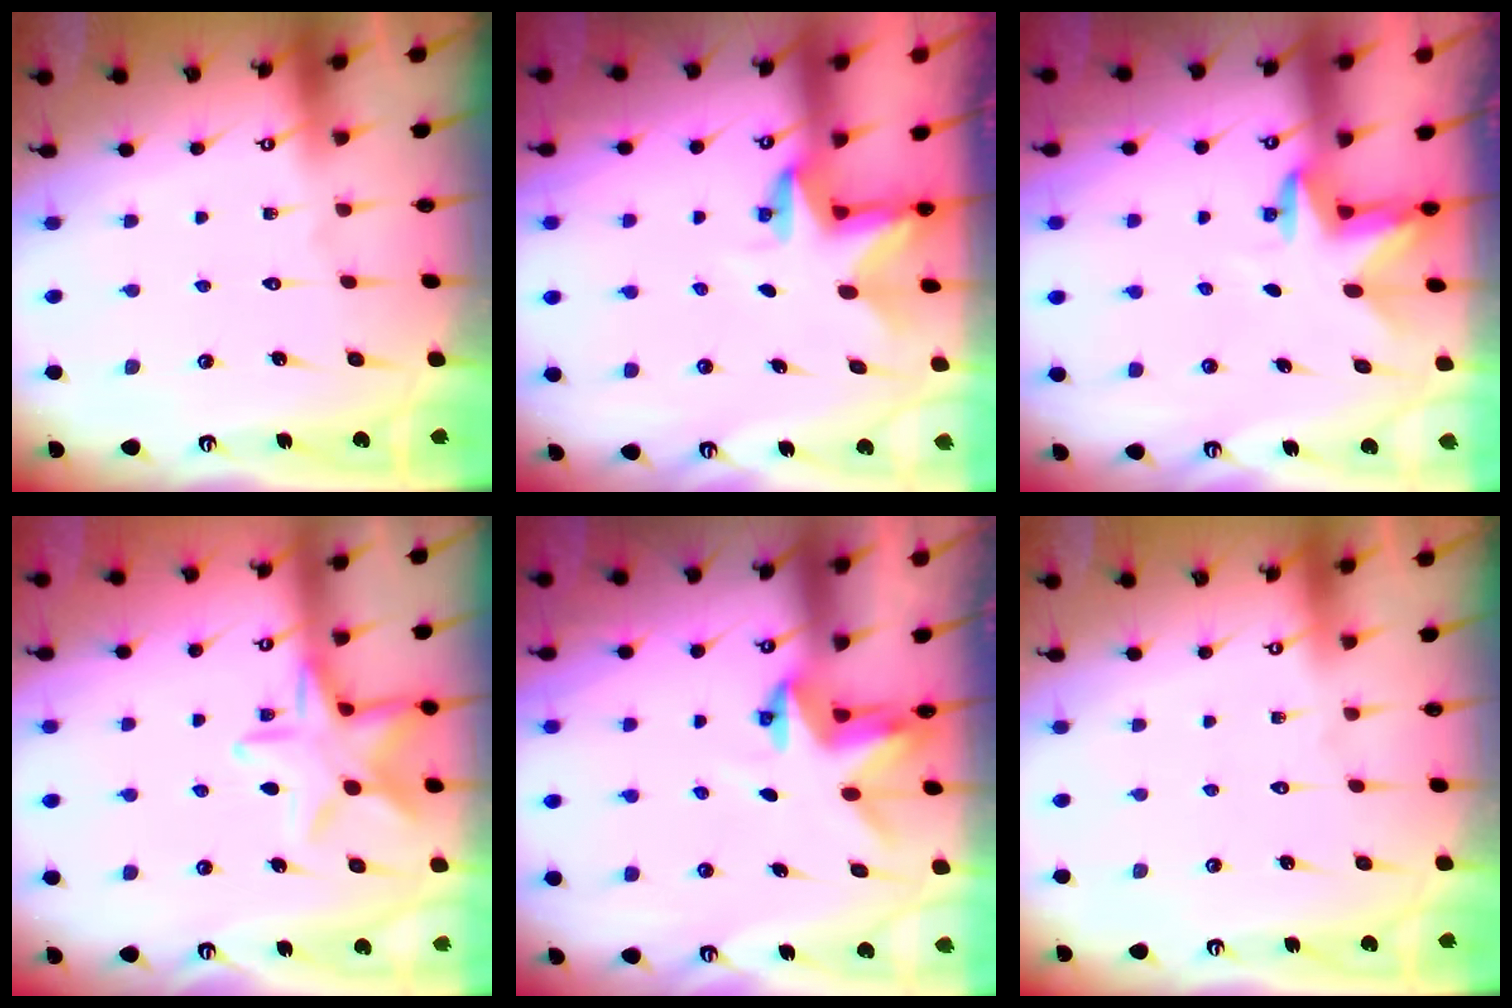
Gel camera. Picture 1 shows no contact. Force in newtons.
{"total": 2.8, "press": 2.8, "slide": 0.2}
{"total": 3.1, "press": 3.0, "slide": 0.7}
{"total": 13.0, "press": 13.0, "slide": 0.9}
{"total": 3.2, "press": 3.2, "slide": 0.0}
{"total": 0.0}